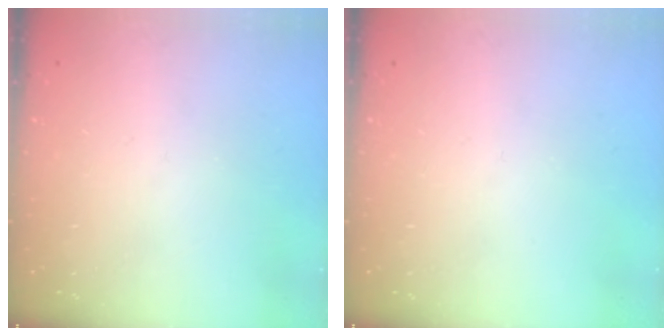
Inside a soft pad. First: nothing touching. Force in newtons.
{"total": 0.0}